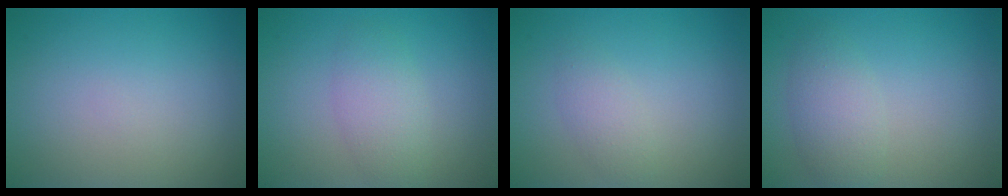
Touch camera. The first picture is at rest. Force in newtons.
{"total": 2.9, "press": 2.9, "slide": 0.1}
{"total": 1.7, "press": 1.7, "slide": 0.1}
{"total": 2.9, "press": 2.9, "slide": 0.1}